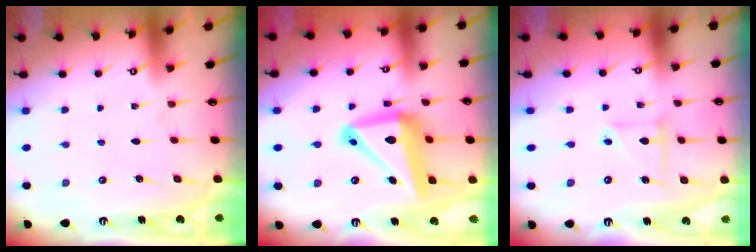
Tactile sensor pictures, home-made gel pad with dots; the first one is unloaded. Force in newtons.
{"total": 17.7, "press": 17.5, "slide": 2.4}
{"total": 5.1, "press": 5.1, "slide": 0.7}